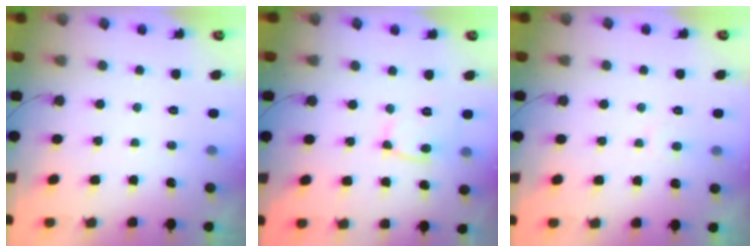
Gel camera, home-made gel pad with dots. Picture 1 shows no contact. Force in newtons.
{"total": 9.3, "press": 9.2, "slide": 1.2}
{"total": 3.7, "press": 3.7, "slide": 0.3}